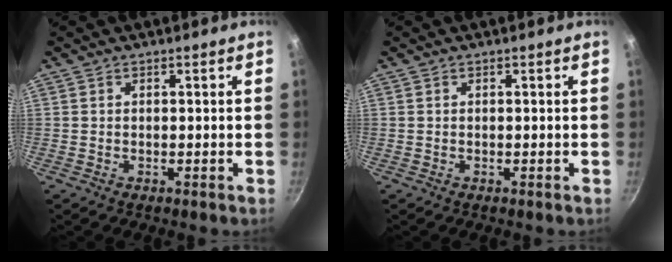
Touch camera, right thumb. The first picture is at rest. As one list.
[{"total": 0.0}]